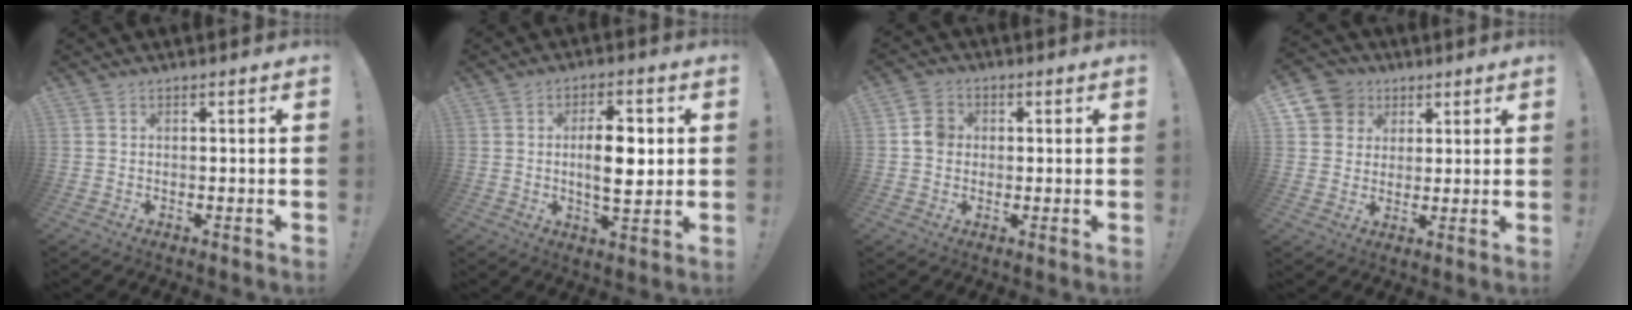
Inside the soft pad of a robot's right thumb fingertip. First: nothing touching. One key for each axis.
{"total": 10.0, "fx": 0.5, "fy": 4.4, "fz": 8.9, "tx": -0.147, "ty": -0.001, "tz": 0.001}
{"total": 5.6, "fx": 0.1, "fy": 5.1, "fz": 2.5, "tx": -0.030, "ty": 0.014, "tz": 0.003}
{"total": 8.8, "fx": 3.5, "fy": 7.8, "fz": 2.2, "tx": -0.027, "ty": -0.018, "tz": 0.071}